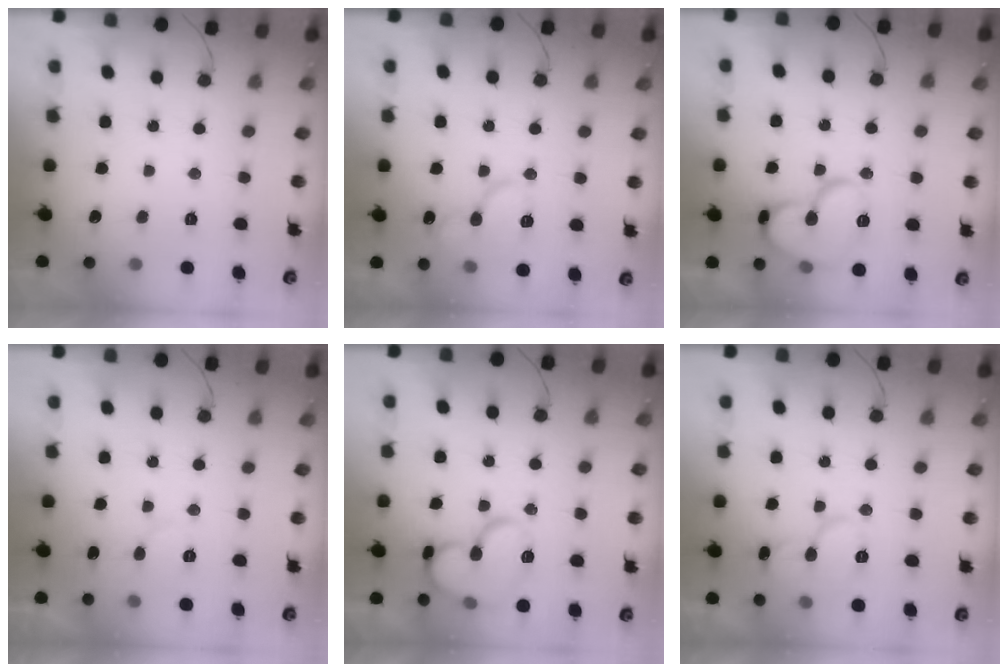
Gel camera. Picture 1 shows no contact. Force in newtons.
{"total": 11.9, "press": 11.9, "slide": 1.3}
{"total": 14.6, "press": 14.5, "slide": 2.1}
{"total": 4.3, "press": 4.3, "slide": 0.5}
{"total": 14.6, "press": 14.5, "slide": 1.7}
{"total": 10.0, "press": 10.0, "slide": 1.2}